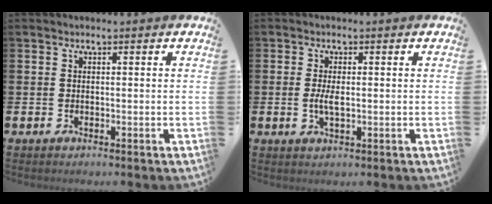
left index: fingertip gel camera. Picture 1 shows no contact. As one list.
[{"total": 2.7, "force": [0.0, 1.1, 2.4], "torque": [-0.042, 0.000, -0.003]}]